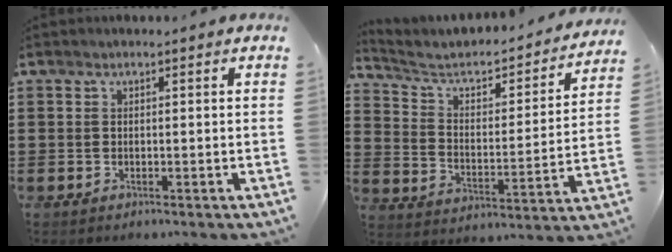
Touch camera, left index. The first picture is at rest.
{"total": 4.1, "force": [3.1, 2.0, 1.8], "torque": [-0.058, -0.026, 0.041]}